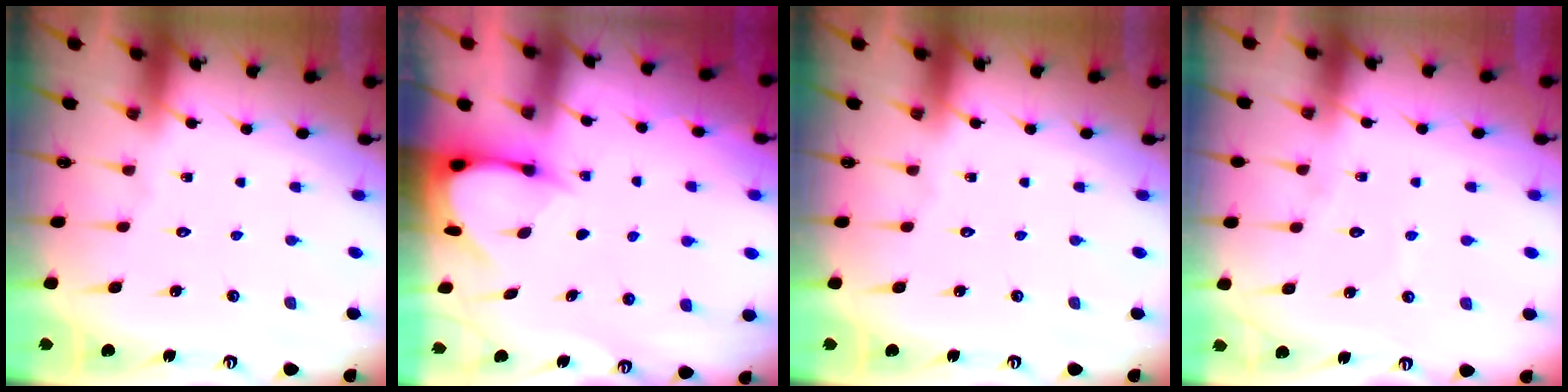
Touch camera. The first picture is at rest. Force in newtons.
{"total": 3.9, "press": 3.8, "slide": 0.3}
{"total": 0.0}
{"total": 2.6, "press": 2.5, "slide": 0.2}